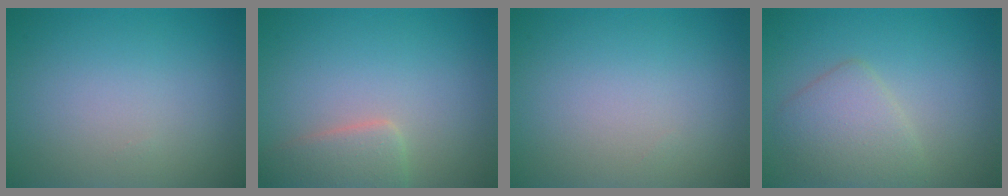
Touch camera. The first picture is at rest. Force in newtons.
{"total": 2.9, "press": 2.9, "slide": 0.3}
{"total": 0.0}
{"total": 3.3, "press": 3.3, "slide": 0.2}